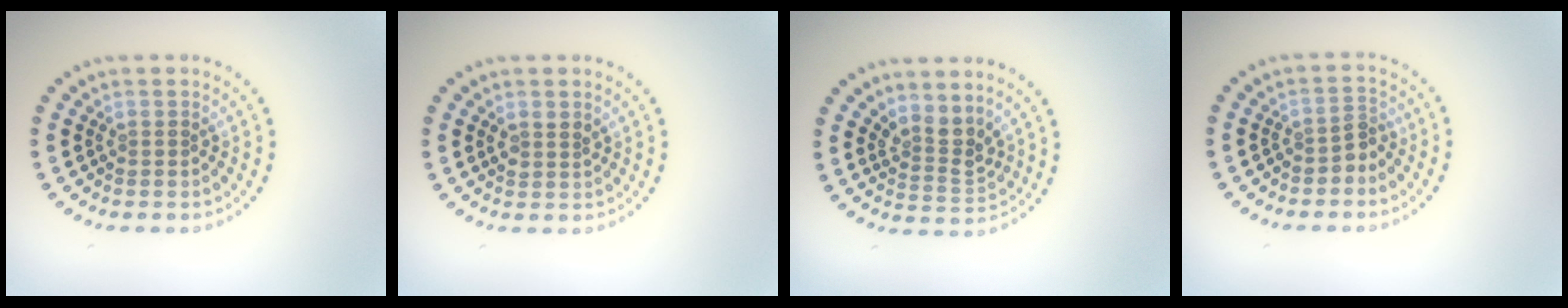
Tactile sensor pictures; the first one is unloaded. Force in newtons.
{"total": 1.3, "press": 1.1, "slide": 0.7}
{"total": 2.6, "press": 2.0, "slide": 1.7}
{"total": 1.4, "press": 1.1, "slide": 0.8}